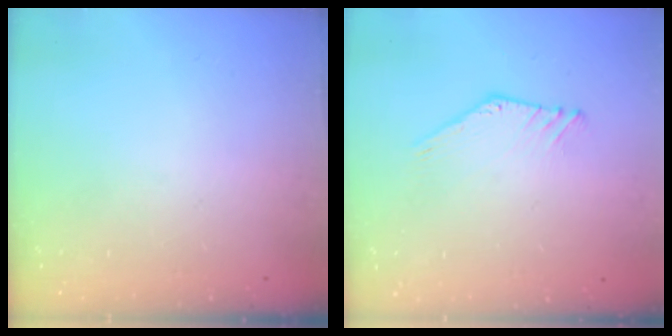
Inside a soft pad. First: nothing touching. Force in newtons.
{"total": 2.3, "press": 2.3, "slide": 0.1}